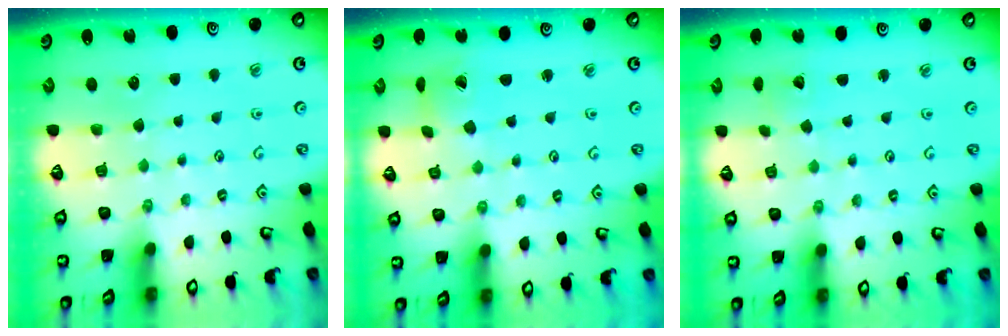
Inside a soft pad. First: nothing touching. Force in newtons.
{"total": 1.6, "press": 1.6, "slide": 0.3}
{"total": 1.6, "press": 1.6, "slide": 0.0}